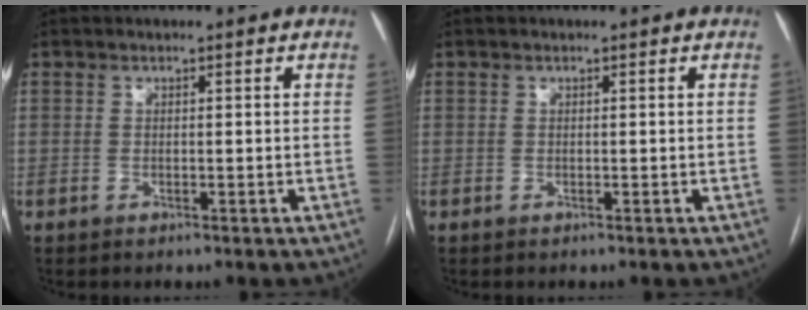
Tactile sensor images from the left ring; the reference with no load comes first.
{"total": 0.0}